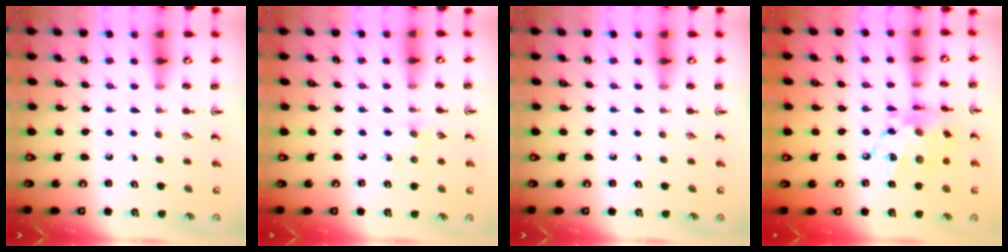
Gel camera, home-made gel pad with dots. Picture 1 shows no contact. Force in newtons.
{"total": 2.9, "press": 2.9, "slide": 0.4}
{"total": 0.0}
{"total": 14.3, "press": 14.3, "slide": 1.4}